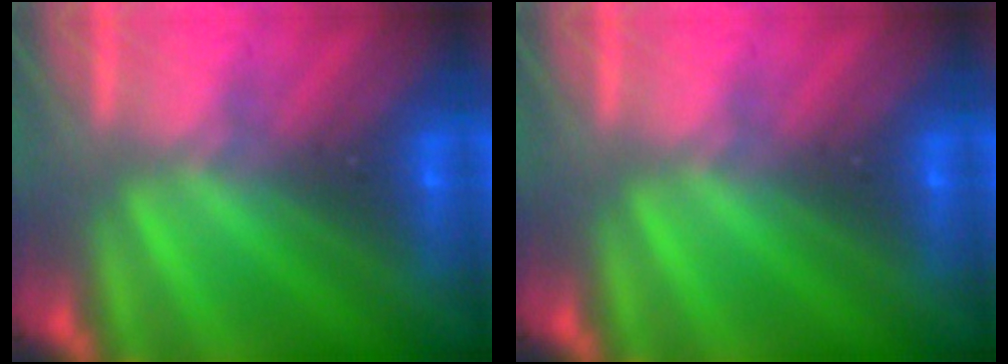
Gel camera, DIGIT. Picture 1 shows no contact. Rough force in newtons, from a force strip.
{"total": 0.0}